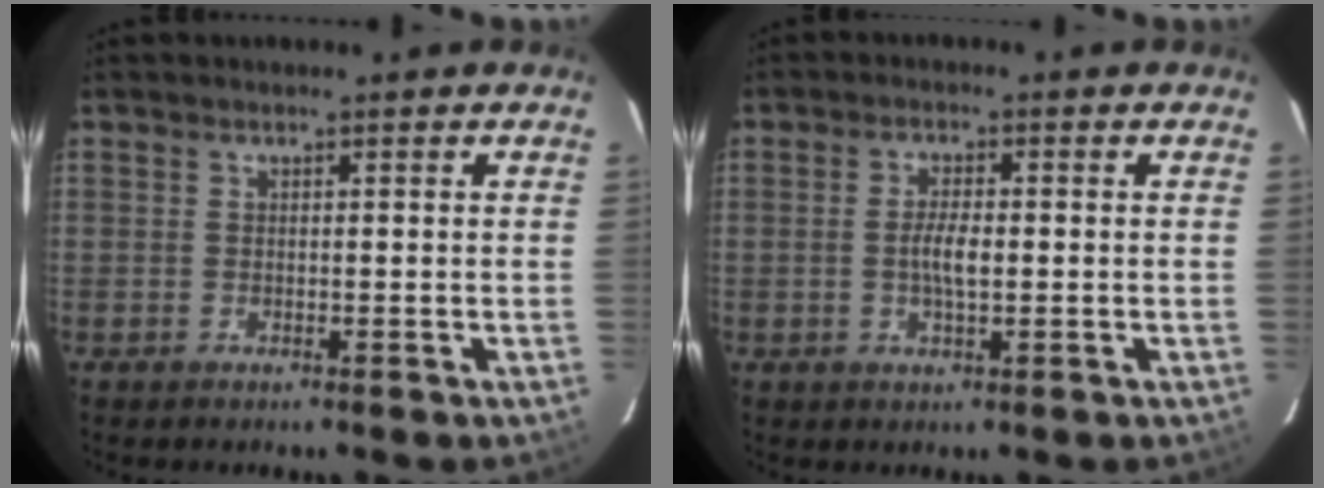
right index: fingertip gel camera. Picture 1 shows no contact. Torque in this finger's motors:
{"motor_torque": [0.27, 0.08, 0.39, 0.09]}